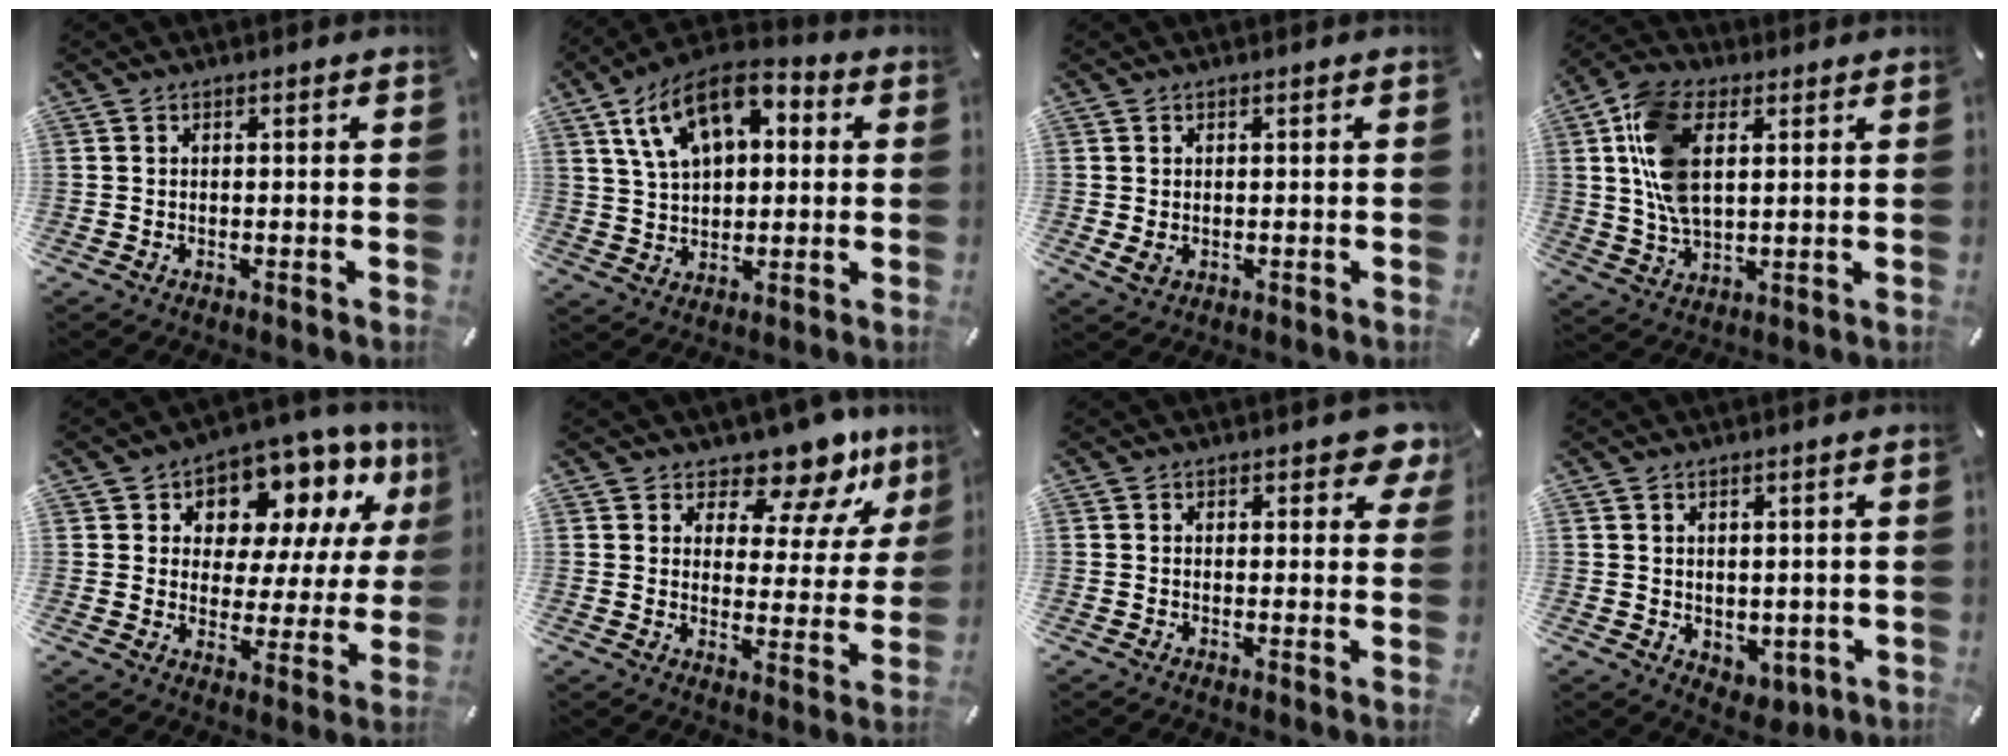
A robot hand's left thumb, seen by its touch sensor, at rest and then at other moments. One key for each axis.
{"total": 13.7, "fx": 6.0, "fy": 8.5, "fz": 9.0, "tx": -0.167, "ty": -0.002, "tz": 0.112}
{"total": 1.6, "fx": 0.0, "fy": 1.2, "fz": 1.1, "tx": -0.026, "ty": 0.000, "tz": 0.000}
{"total": 14.1, "fx": 0.9, "fy": 10.5, "fz": 9.4, "tx": -0.217, "ty": 0.020, "tz": 0.021}
{"total": 11.0, "fx": 7.6, "fy": 6.7, "fz": 4.3, "tx": -0.075, "ty": -0.063, "tz": 0.132}
{"total": 10.4, "fx": 8.7, "fy": 4.3, "fz": 3.8, "tx": -0.051, "ty": -0.081, "tz": 0.149}
{"total": 4.1, "fx": 2.3, "fy": 2.1, "fz": 2.6, "tx": -0.026, "ty": -0.007, "tz": 0.036}
{"total": 2.8, "fx": 1.3, "fy": 2.4, "fz": 0.5, "tx": 0.003, "ty": -0.005, "tz": 0.024}